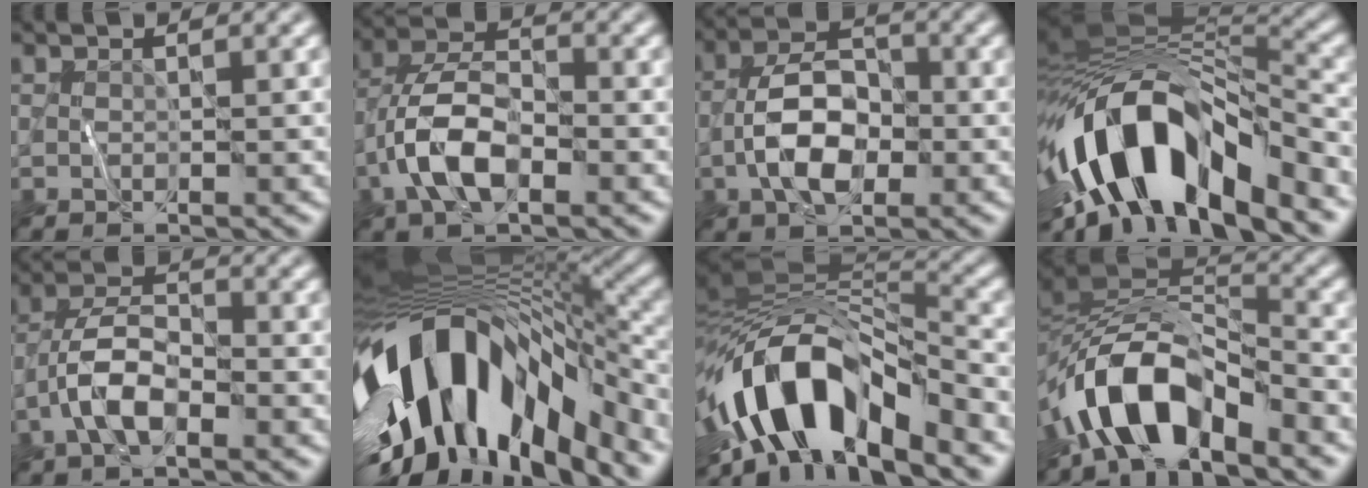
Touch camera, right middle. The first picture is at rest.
{"total": 6.2, "force": [-2.4, 2.9, 4.9], "torque": [-0.095, 0.008, -0.052]}
{"total": 5.8, "force": [-1.5, 3.0, 4.7], "torque": [-0.084, 0.009, -0.033]}
{"total": 13.8, "force": [-5.5, 6.3, 11.0], "torque": [-0.190, 0.004, -0.092]}
{"total": 4.4, "force": [-2.0, 1.8, 3.5], "torque": [-0.063, 0.014, -0.044]}
{"total": 16.0, "force": [-5.3, 8.0, 12.9], "torque": [-0.231, -0.009, -0.083]}
{"total": 12.4, "force": [-5.0, 5.7, 9.8], "torque": [-0.165, 0.003, -0.091]}
{"total": 9.2, "force": [-5.4, 4.0, 6.2], "torque": [-0.101, 0.014, -0.106]}